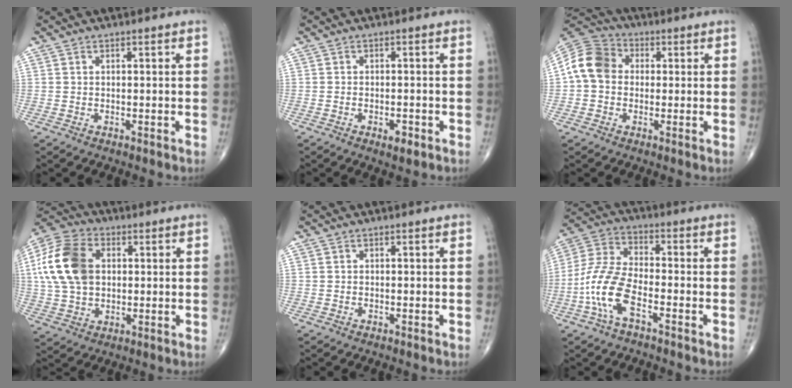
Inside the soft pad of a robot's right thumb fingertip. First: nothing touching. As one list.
[{"total": 2.7, "force": [-1.2, 1.2, 2.1], "torque": [-0.028, 0.001, -0.016]}, {"total": 10.1, "force": [0.6, 8.3, 5.8], "torque": [-0.097, 0.029, -0.005]}, {"total": 16.1, "force": [2.7, 11.0, 11.5], "torque": [-0.218, 0.013, 0.045]}, {"total": 0.0}, {"total": 11.0, "force": [-4.5, 4.5, 9.0], "torque": [-0.205, 0.030, -0.094]}]